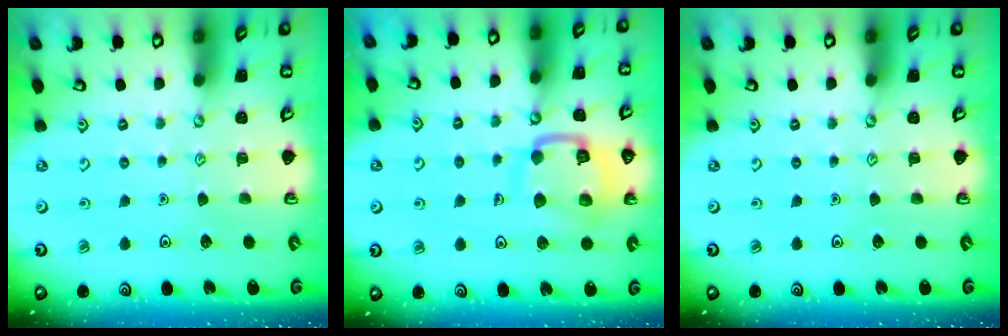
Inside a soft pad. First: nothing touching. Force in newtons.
{"total": 14.0, "press": 13.9, "slide": 1.3}
{"total": 0.0}